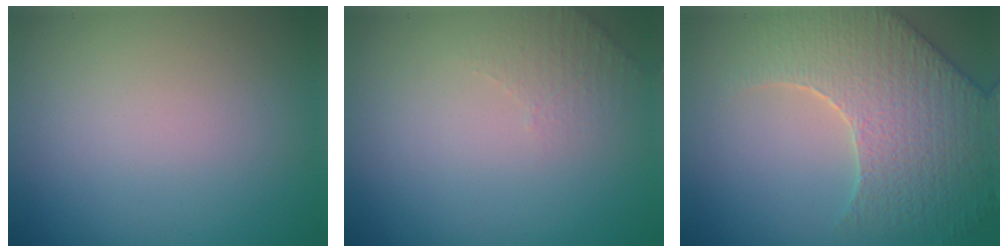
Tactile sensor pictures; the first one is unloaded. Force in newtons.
{"total": 1.6, "press": 1.5, "slide": 0.4}
{"total": 6.5, "press": 5.6, "slide": 3.3}